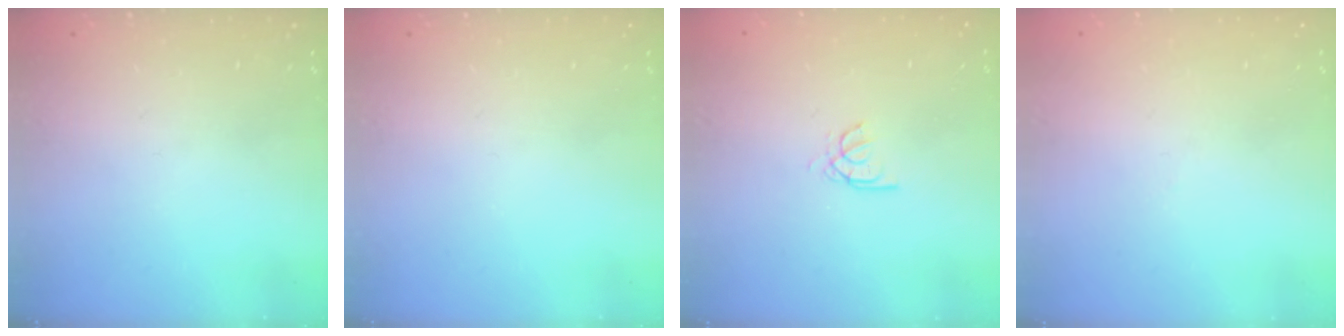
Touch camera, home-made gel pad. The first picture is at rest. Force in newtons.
{"total": 0.0}
{"total": 2.4, "press": 2.4, "slide": 0.3}
{"total": 1.8, "press": 1.6, "slide": 0.6}